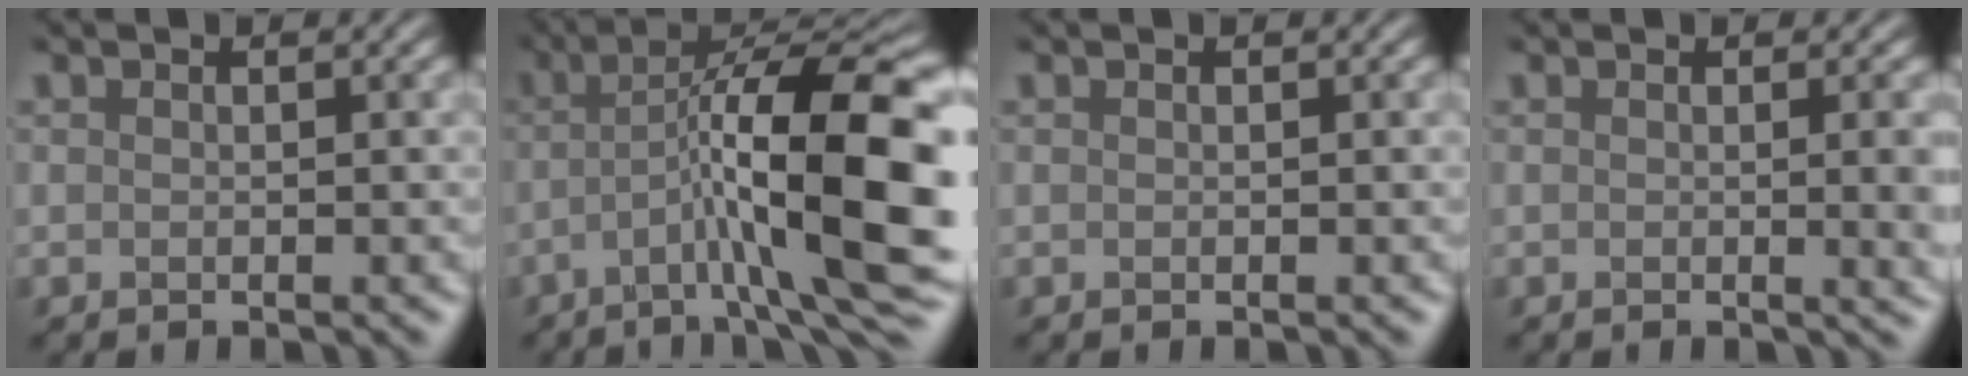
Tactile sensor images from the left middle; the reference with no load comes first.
{"total": 13.1, "force": [-2.7, 2.7, 12.5], "torque": [-0.219, 0.024, -0.022]}
{"total": 0.0}
{"total": 5.4, "force": [-0.2, 2.5, 4.8], "torque": [-0.028, 0.023, -0.006]}